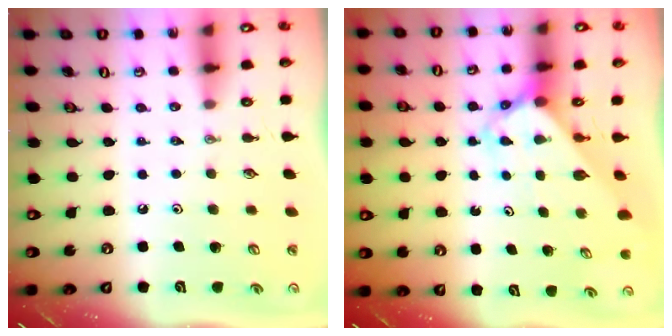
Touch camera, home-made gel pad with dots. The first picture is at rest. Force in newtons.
{"total": 2.8, "press": 2.8, "slide": 0.1}